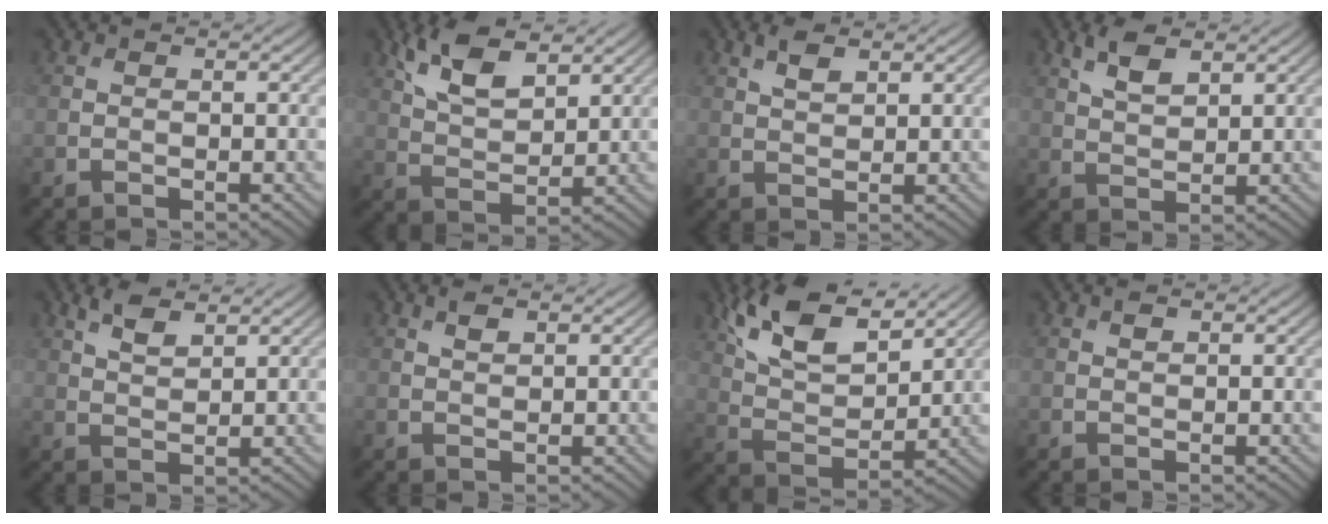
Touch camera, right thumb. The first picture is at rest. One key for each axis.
{"total": 7.7, "fx": 4.6, "fy": 3.2, "fz": 5.2, "tx": -0.118, "ty": 0.002, "tz": 0.095}
{"total": 2.6, "fx": 1.6, "fy": 1.1, "fz": 1.7, "tx": -0.038, "ty": 0.002, "tz": 0.033}
{"total": 4.2, "fx": 2.6, "fy": 1.7, "fz": 2.8, "tx": -0.067, "ty": 0.001, "tz": 0.054}
{"total": 3.6, "fx": 2.5, "fy": 1.3, "fz": 2.3, "tx": -0.054, "ty": 0.001, "tz": 0.052}
{"total": 1.4, "fx": 0.9, "fy": 0.6, "fz": 0.9, "tx": -0.018, "ty": 0.001, "tz": 0.018}
{"total": 11.4, "fx": 7.7, "fy": 4.3, "fz": 7.2, "tx": -0.156, "ty": 0.003, "tz": 0.143}
{"total": 0.7, "fx": 0.5, "fy": 0.3, "fz": 0.4, "tx": -0.008, "ty": -0.001, "tz": 0.009}